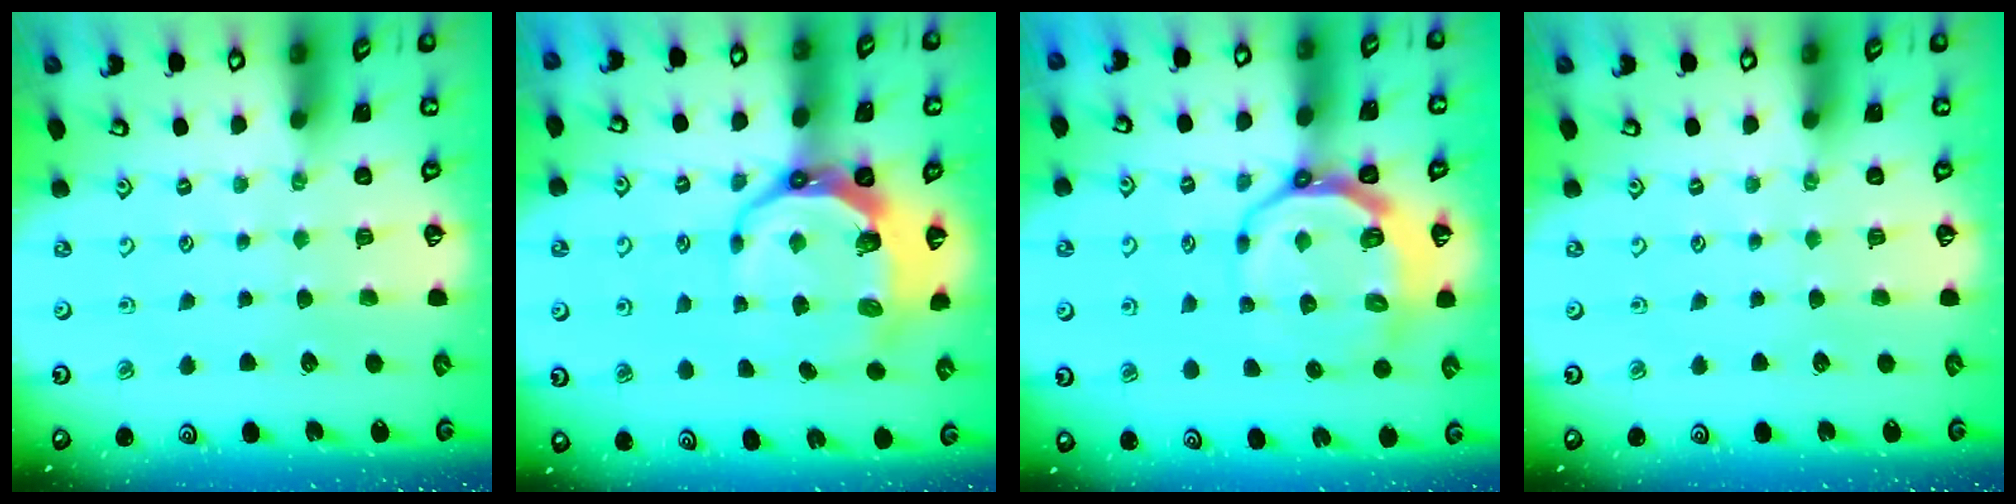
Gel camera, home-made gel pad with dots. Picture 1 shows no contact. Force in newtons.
{"total": 10.1, "press": 9.3, "slide": 4.0}
{"total": 9.7, "press": 9.0, "slide": 3.8}
{"total": 0.0}